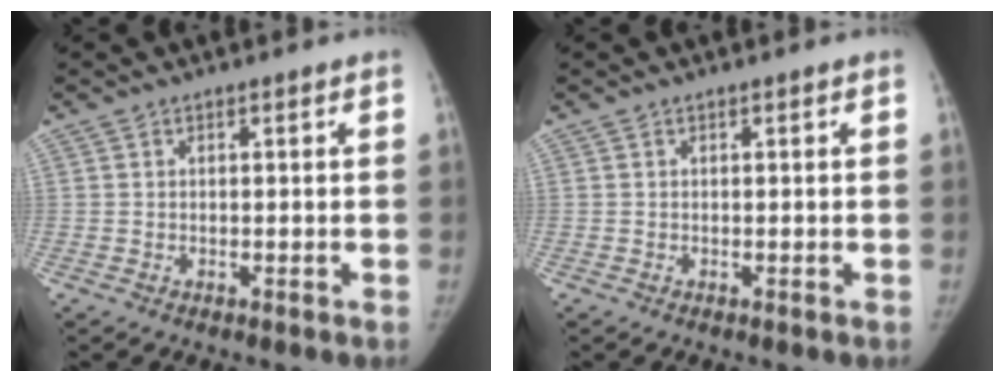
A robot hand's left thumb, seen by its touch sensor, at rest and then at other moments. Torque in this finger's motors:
{"motor_torque": [0.04, 0.04, 0.21, -0.17, 0.01]}